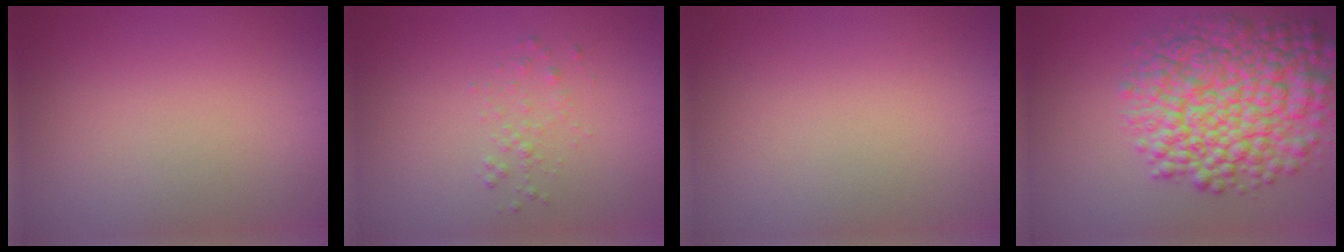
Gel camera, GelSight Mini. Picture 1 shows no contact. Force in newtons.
{"total": 1.1, "press": 1.1, "slide": 0.1}
{"total": 0.0}
{"total": 10.3, "press": 10.3, "slide": 0.2}